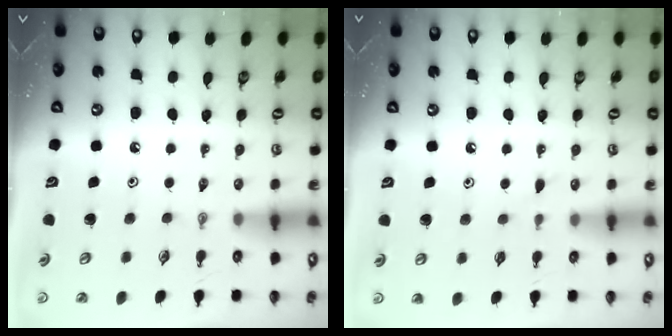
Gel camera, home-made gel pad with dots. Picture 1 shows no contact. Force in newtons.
{"total": 5.8, "press": 5.7, "slide": 0.6}